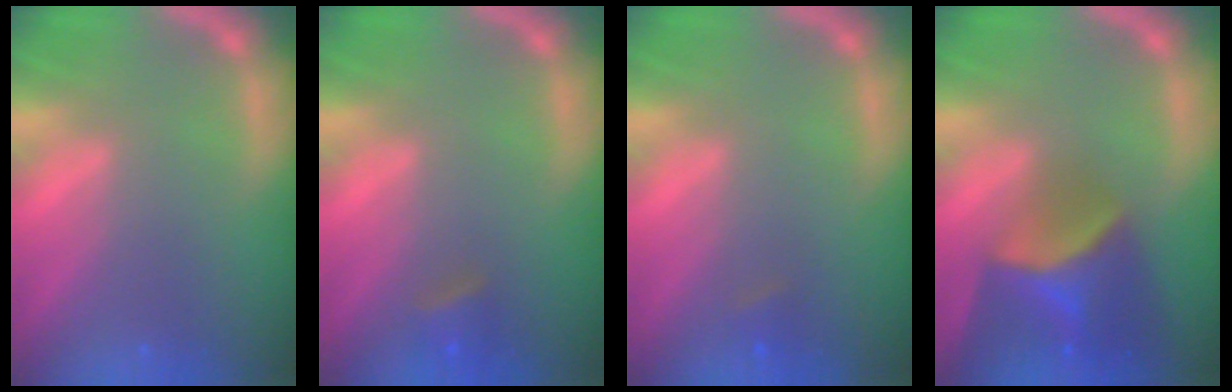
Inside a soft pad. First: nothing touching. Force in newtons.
{"total": 1.9}
{"total": 0.9}
{"total": 7.9}